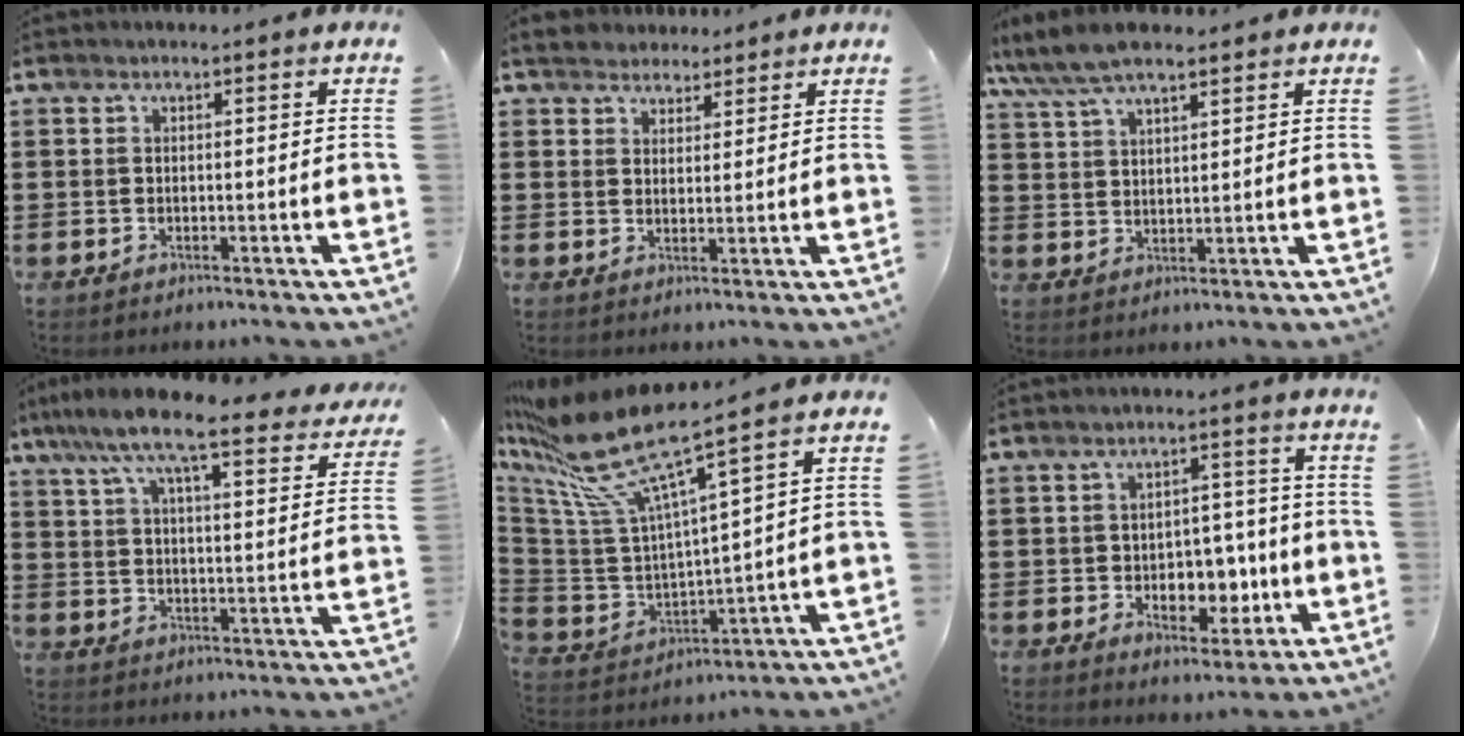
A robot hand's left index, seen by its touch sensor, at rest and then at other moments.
{"total": 3.4, "force": [3.0, 1.6, -0.1], "torque": [-0.011, 0.004, 0.057]}
{"total": 6.7, "force": [5.6, 1.9, 3.3], "torque": [-0.080, -0.009, 0.103]}
{"total": 9.8, "force": [8.0, 0.8, 5.5], "torque": [-0.128, -0.042, 0.132]}
{"total": 12.9, "force": [8.8, 2.0, 9.2], "torque": [-0.227, -0.057, 0.142]}
{"total": 6.5, "force": [-1.2, 4.7, 4.2], "torque": [-0.059, 0.006, -0.026]}